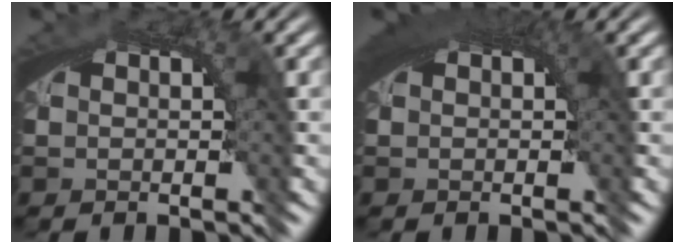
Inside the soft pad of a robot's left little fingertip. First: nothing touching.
{"total": 2.4, "force": [0.9, 0.6, 2.1], "torque": [-0.025, 0.008, 0.014]}